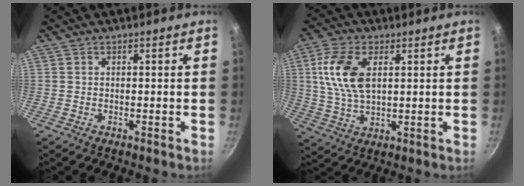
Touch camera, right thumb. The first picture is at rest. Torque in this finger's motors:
{"motor_torque": [-0.13, 0.36, 1.49, 0.00, 0.26]}